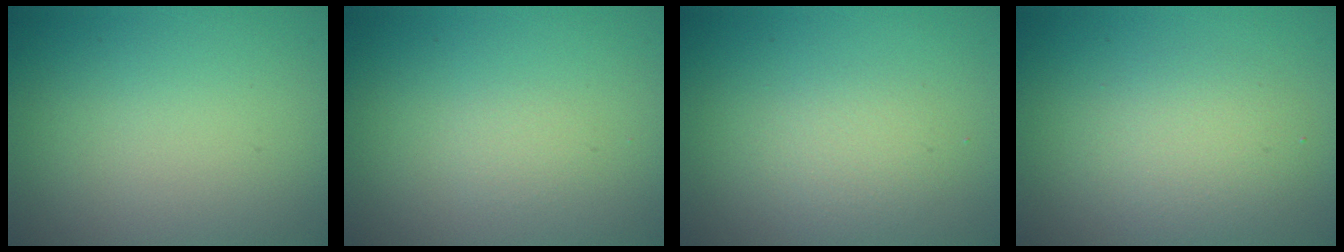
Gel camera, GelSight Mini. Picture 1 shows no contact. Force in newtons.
{"total": 0.0}
{"total": 1.7, "press": 1.7, "slide": 0.0}
{"total": 2.9, "press": 2.8, "slide": 0.3}